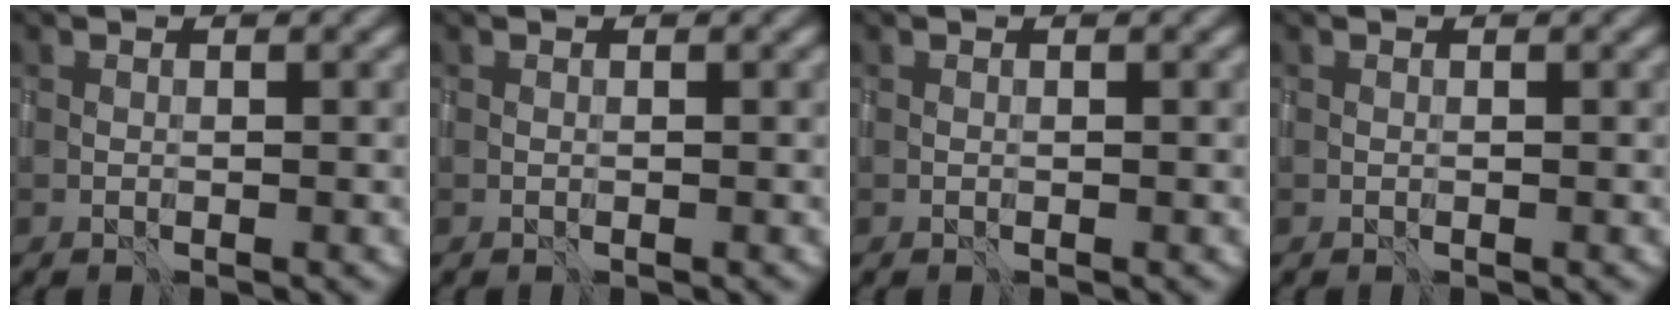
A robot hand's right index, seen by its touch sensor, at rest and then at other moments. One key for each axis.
{"total": 0.0}
{"total": 0.0}
{"total": 0.0}